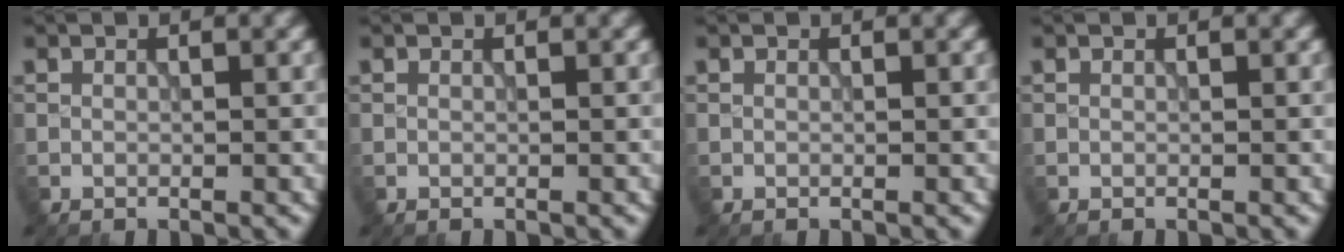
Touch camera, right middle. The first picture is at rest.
{"total": 0.0}
{"total": 0.0}
{"total": 0.0}